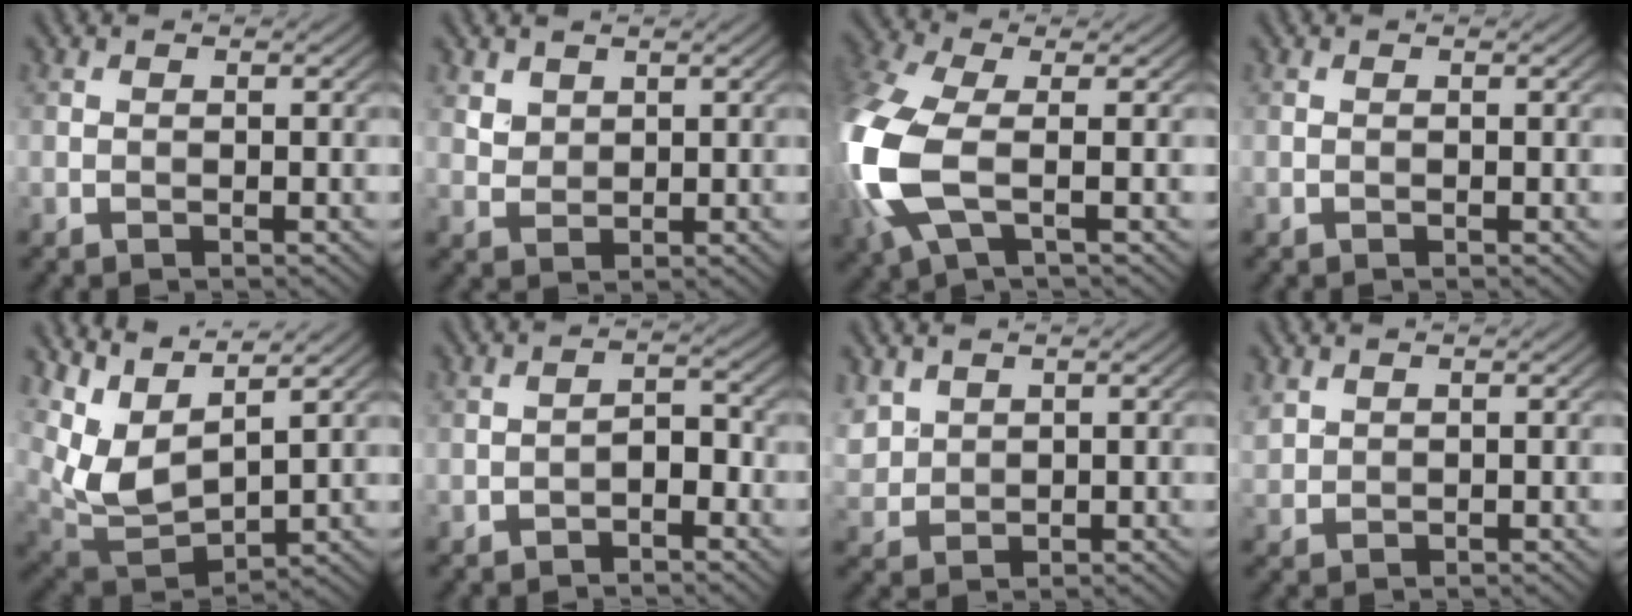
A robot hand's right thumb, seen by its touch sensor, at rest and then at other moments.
{"total": 2.4, "force": [1.6, 1.6, 0.7], "torque": [-0.024, -0.008, 0.037]}
{"total": 12.5, "force": [-1.6, 6.3, 10.6], "torque": [-0.308, -0.013, -0.037]}
{"total": 0.0}
{"total": 9.3, "force": [5.3, 3.6, 6.8], "torque": [-0.174, 0.000, 0.111]}
{"total": 2.3, "force": [-1.5, 1.1, 1.3], "torque": [-0.020, 0.009, -0.030]}
{"total": 3.8, "force": [2.2, 2.5, 1.8], "torque": [-0.059, 0.002, 0.051]}
{"total": 1.7, "force": [1.2, 1.0, 0.6], "torque": [-0.022, 0.002, 0.033]}